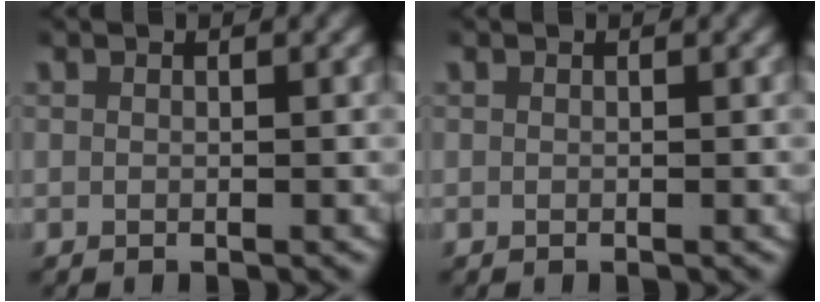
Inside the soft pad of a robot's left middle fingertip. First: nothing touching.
{"total": 0.0}